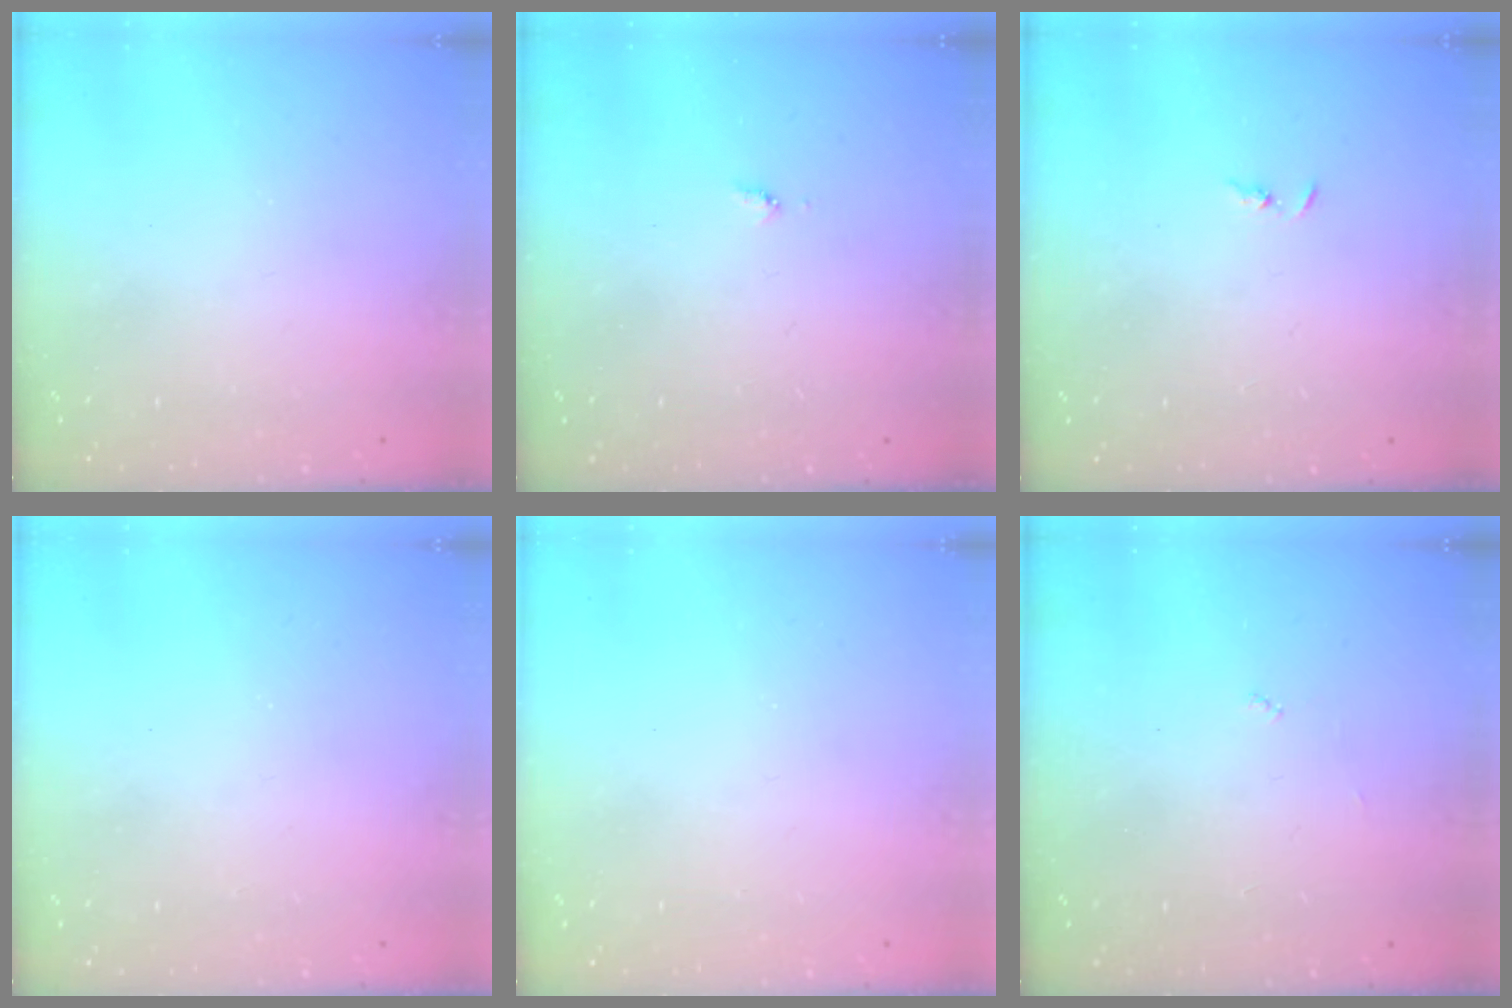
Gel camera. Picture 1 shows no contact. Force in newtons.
{"total": 3.5, "press": 3.5, "slide": 0.5}
{"total": 1.3, "press": 1.2, "slide": 0.3}
{"total": 0.0}
{"total": 0.0}
{"total": 3.0, "press": 3.0, "slide": 0.2}